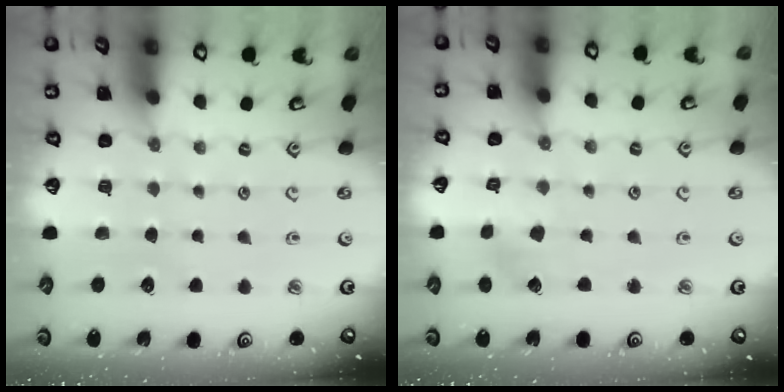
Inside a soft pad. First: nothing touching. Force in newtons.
{"total": 2.4, "press": 2.4, "slide": 0.3}